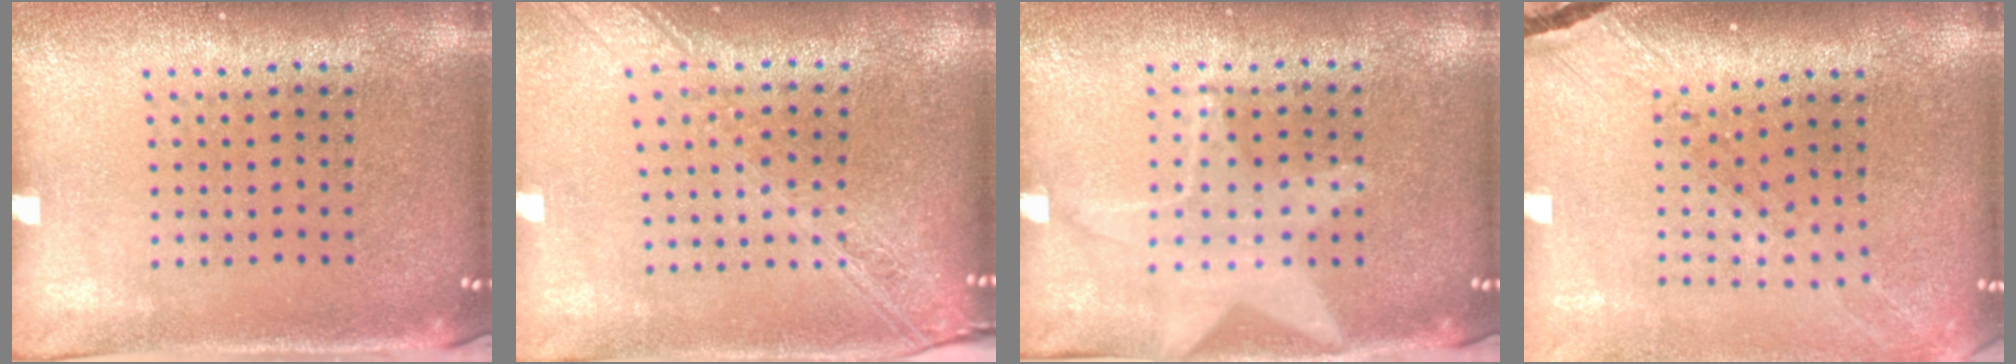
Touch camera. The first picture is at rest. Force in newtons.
{"total": 2.2, "press": 1.9, "slide": 1.2}
{"total": 1.4, "press": 1.3, "slide": 0.4}
{"total": 1.5, "press": 1.5, "slide": 0.4}